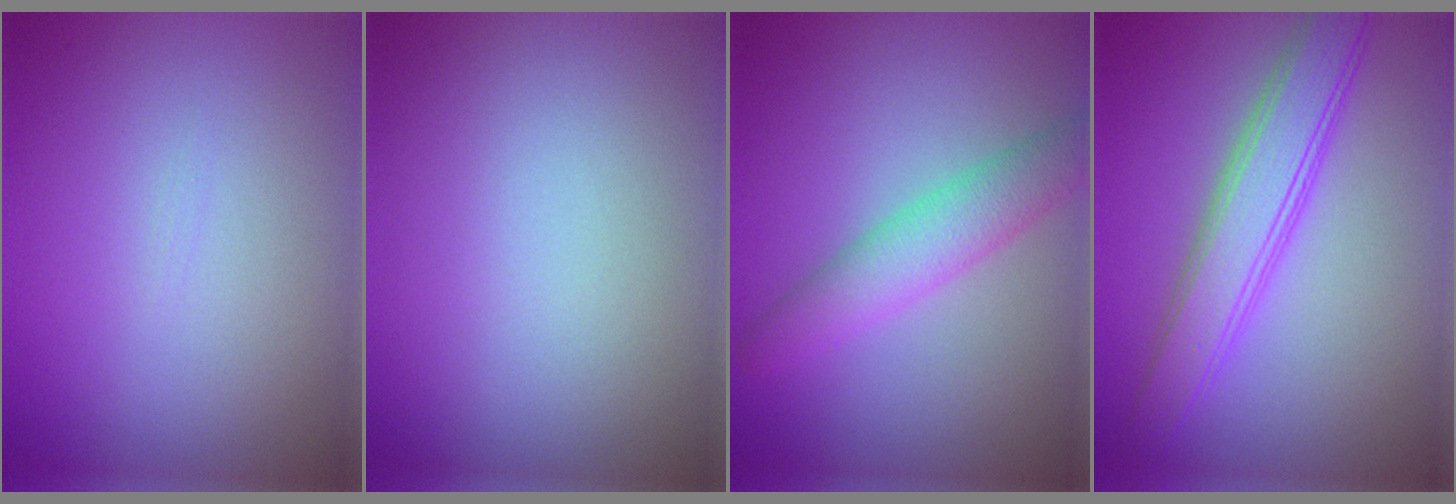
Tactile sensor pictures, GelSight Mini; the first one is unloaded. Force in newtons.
{"total": 0.0}
{"total": 4.0, "press": 3.9, "slide": 0.2}
{"total": 4.8, "press": 4.8, "slide": 0.1}